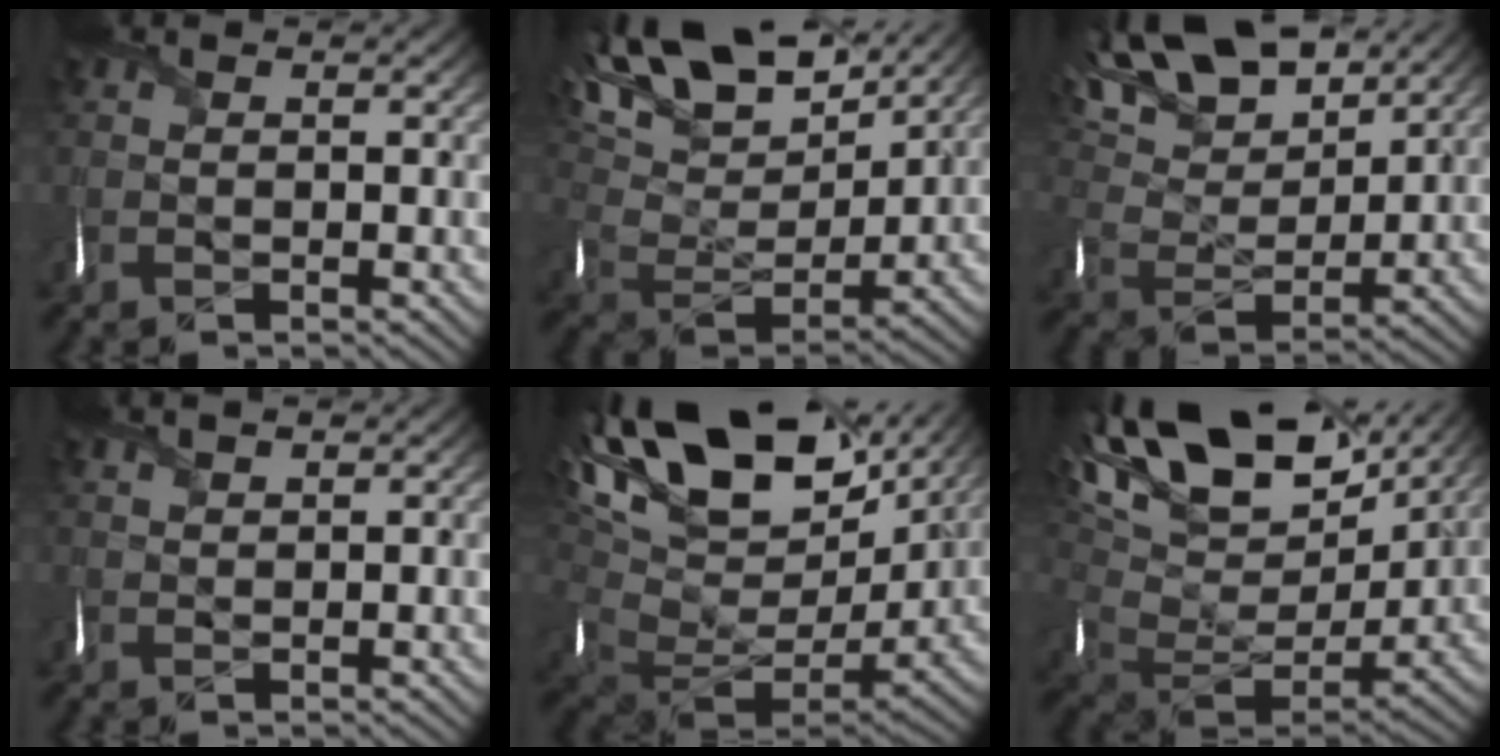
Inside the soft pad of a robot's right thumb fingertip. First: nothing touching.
{"total": 17.5, "force": [11.6, 7.9, 10.5], "torque": [-0.252, 0.041, 0.180]}
{"total": 16.1, "force": [11.3, 7.0, 9.0], "torque": [-0.224, 0.036, 0.169]}
{"total": 2.2, "force": [1.9, 0.5, 1.0], "torque": [-0.027, 0.010, 0.040]}
{"total": 21.5, "force": [7.9, 12.2, 15.8], "torque": [-0.295, -0.002, 0.181]}
{"total": 20.5, "force": [9.4, 11.2, 14.4], "torque": [-0.278, 0.011, 0.176]}